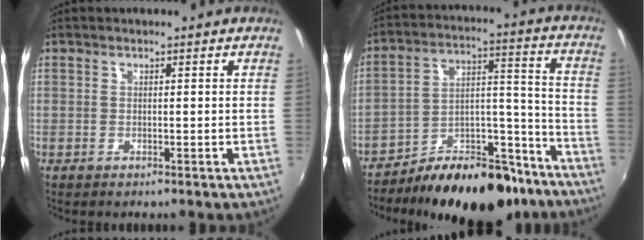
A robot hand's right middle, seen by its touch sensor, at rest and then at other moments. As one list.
[{"total": 19.7, "force": [-15.0, 8.4, 9.6], "torque": [-0.139, 0.046, -0.212]}]